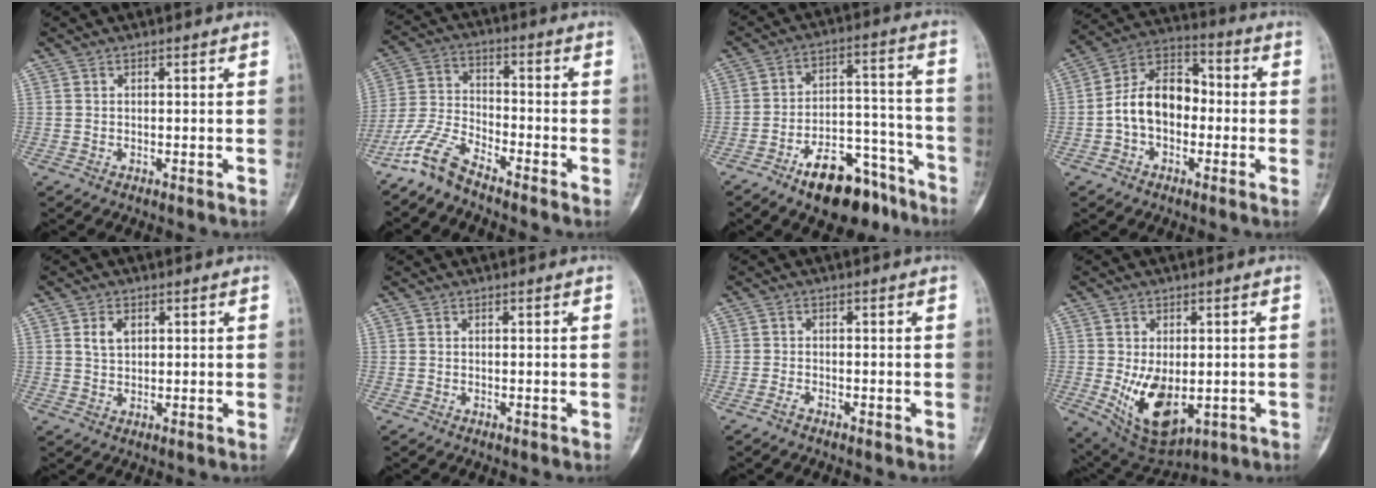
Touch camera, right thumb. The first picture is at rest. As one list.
[{"total": 7.6, "force": [-6.5, 1.8, 3.5], "torque": [-0.086, 0.046, -0.143]}, {"total": 15.4, "force": [-10.5, 7.3, 8.6], "torque": [-0.100, 0.092, -0.160]}, {"total": 12.1, "force": [-1.5, 8.2, 8.8], "torque": [-0.135, 0.043, -0.041]}, {"total": 3.3, "force": [1.2, 2.1, 2.3], "torque": [-0.034, -0.004, 0.022]}, {"total": 0.0}, {"total": 1.0, "force": [-0.9, 0.4, 0.3], "torque": [-0.012, 0.002, -0.019]}, {"total": 11.1, "force": [-1.9, 6.1, 9.1], "torque": [-0.149, -0.015, -0.012]}]